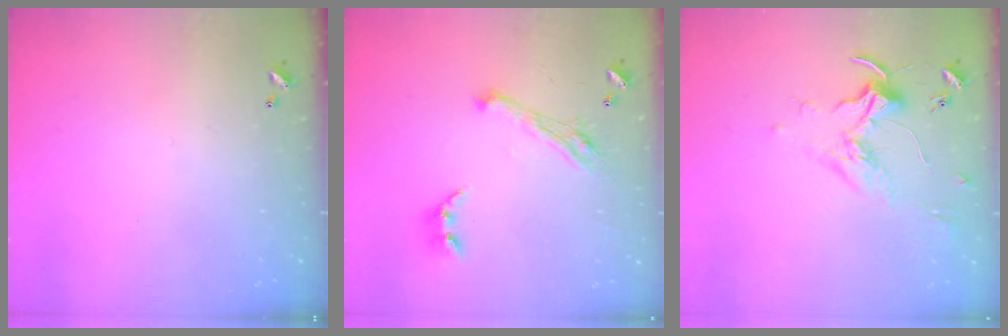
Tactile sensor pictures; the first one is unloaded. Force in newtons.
{"total": 7.4, "press": 7.3, "slide": 1.3}
{"total": 1.7, "press": 1.5, "slide": 0.7}